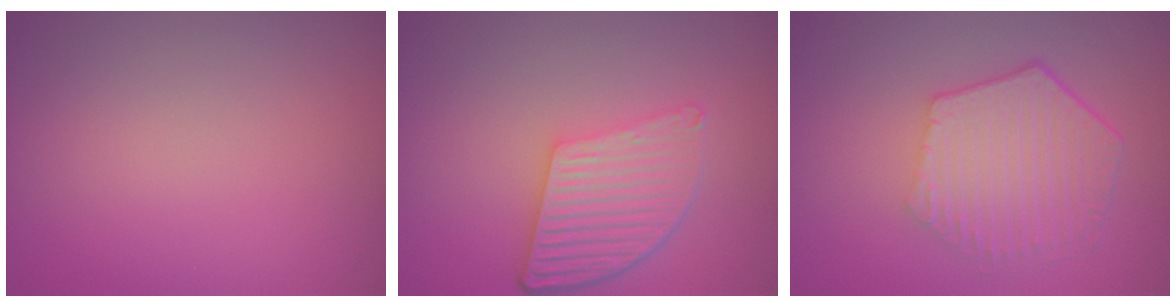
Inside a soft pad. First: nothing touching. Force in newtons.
{"total": 5.4, "press": 3.9, "slide": 3.7}
{"total": 5.9, "press": 4.4, "slide": 4.0}